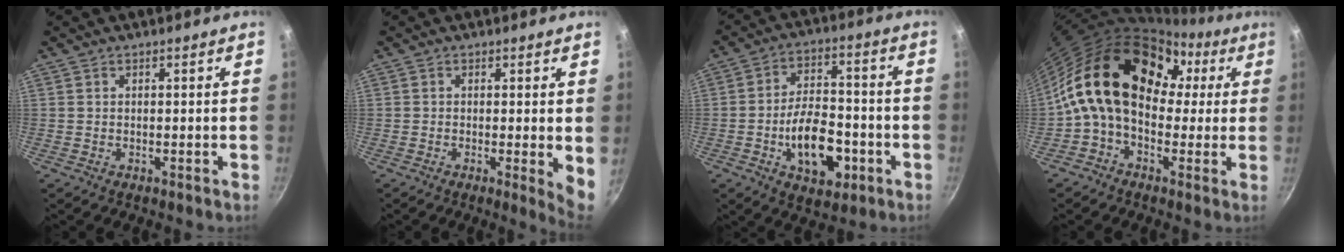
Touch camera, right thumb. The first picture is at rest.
{"total": 4.7, "force": [0.1, 0.9, 4.6], "torque": [-0.060, -0.017, -0.003]}
{"total": 13.8, "force": [-4.4, 7.8, 10.5], "torque": [-0.145, 0.028, -0.068]}
{"total": 20.8, "force": [3.0, 14.7, 14.4], "torque": [-0.233, 0.042, 0.025]}